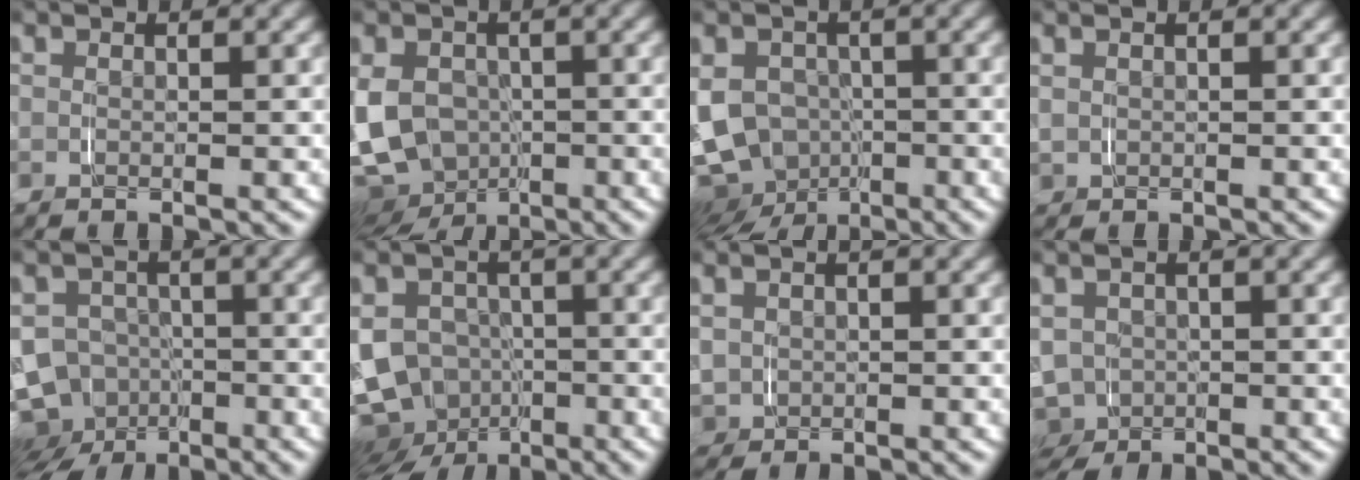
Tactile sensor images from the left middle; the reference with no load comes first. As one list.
[{"total": 9.1, "force": [-2.9, 7.8, 3.7], "torque": [-0.115, -0.048, -0.035]}, {"total": 10.7, "force": [-2.6, 9.6, 3.9], "torque": [-0.117, -0.052, -0.037]}, {"total": 1.5, "force": [0.4, 1.4, 0.5], "torque": [-0.023, 0.000, 0.008]}, {"total": 12.7, "force": [-4.6, 11.3, 3.4], "torque": [-0.102, -0.061, -0.077]}, {"total": 12.1, "force": [-2.6, 11.0, 4.3], "torque": [-0.117, -0.053, -0.043]}, {"total": 3.6, "force": [0.1, 3.4, 1.1], "torque": [-0.047, -0.014, 0.007]}, {"total": 8.8, "force": [-2.3, 8.0, 2.8], "torque": [-0.089, -0.037, -0.034]}]